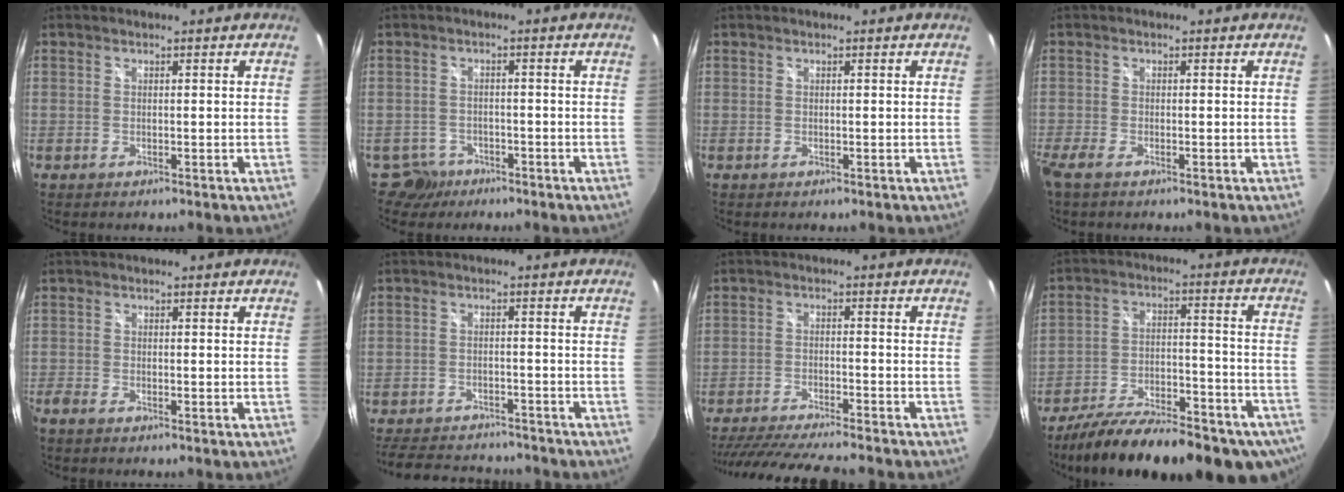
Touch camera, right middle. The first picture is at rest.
{"total": 4.0, "force": [-2.6, 3.0, 0.0], "torque": [-0.012, 0.006, -0.044]}
{"total": 0.0}
{"total": 2.4, "force": [-1.7, 0.6, 1.6], "torque": [-0.039, -0.009, -0.036]}
{"total": 1.6, "force": [-1.4, 0.4, 0.6], "torque": [-0.017, -0.005, -0.028]}
{"total": 14.2, "force": [-12.3, 5.1, 5.0], "torque": [-0.120, 0.015, -0.174]}
{"total": 17.0, "force": [-14.9, 1.9, 8.0], "torque": [-0.163, -0.022, -0.235]}
{"total": 26.4, "force": [-19.8, 8.7, 15.1], "torque": [-0.255, -0.042, -0.273]}